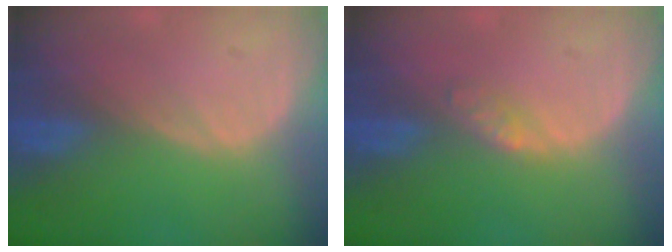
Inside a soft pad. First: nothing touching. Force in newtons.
{"total": 1.7, "press": 1.7, "slide": 0.2}